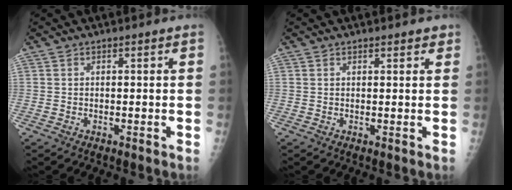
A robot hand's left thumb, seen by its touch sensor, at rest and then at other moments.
{"total": 1.7, "force": [1.4, 0.5, 0.9], "torque": [-0.006, -0.003, 0.017]}